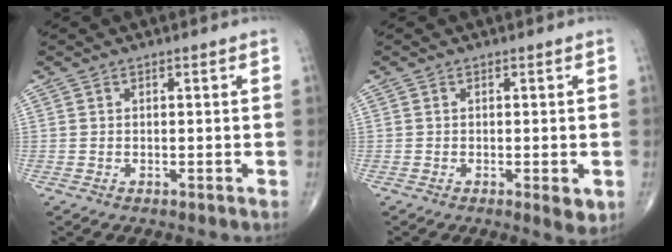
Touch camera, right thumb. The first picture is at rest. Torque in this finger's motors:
{"motor_torque": [0.47, 0.76, 0.40, 0.01, 0.12]}